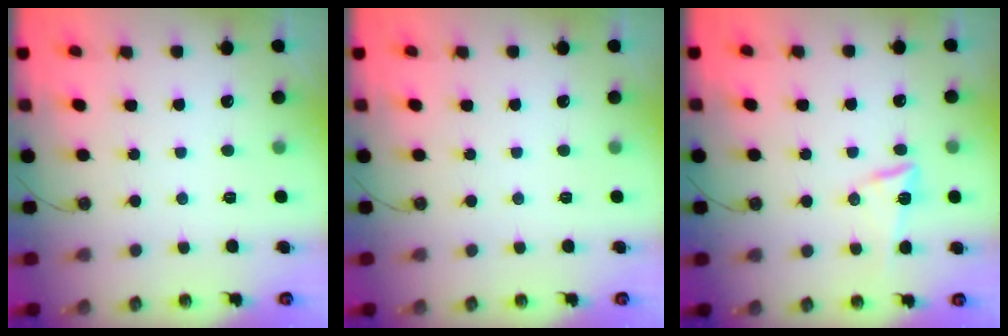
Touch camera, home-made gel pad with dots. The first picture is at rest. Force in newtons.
{"total": 0.0}
{"total": 7.9, "press": 7.6, "slide": 2.1}